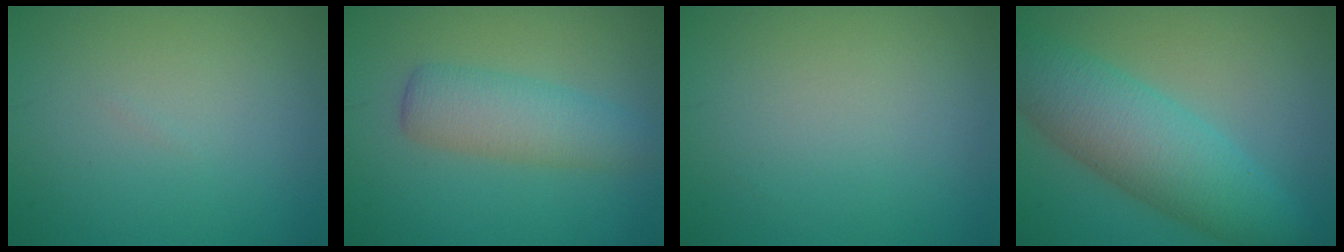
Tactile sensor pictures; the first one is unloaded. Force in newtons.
{"total": 4.2, "press": 4.2, "slide": 0.1}
{"total": 0.0}
{"total": 8.0, "press": 8.0, "slide": 0.1}